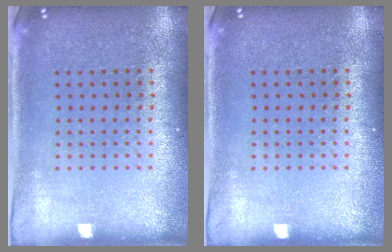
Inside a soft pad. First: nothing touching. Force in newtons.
{"total": 0.0}